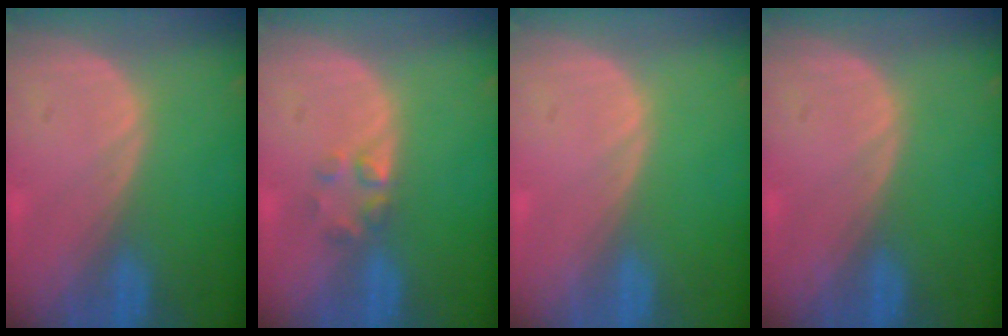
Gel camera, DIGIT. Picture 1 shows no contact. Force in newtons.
{"total": 2.2, "press": 2.2, "slide": 0.2}
{"total": 0.0}
{"total": 0.0}